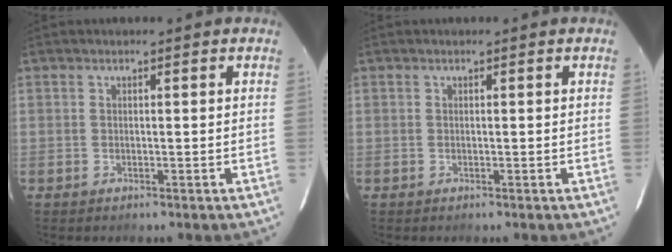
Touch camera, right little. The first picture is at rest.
{"total": 0.0}